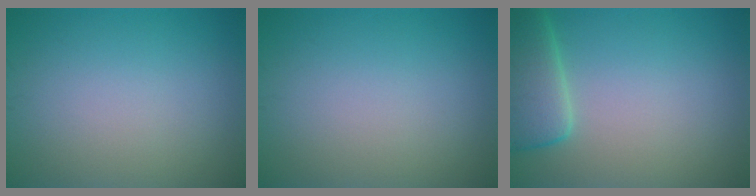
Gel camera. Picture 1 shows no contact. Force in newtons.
{"total": 0.0}
{"total": 4.8, "press": 4.8, "slide": 0.5}